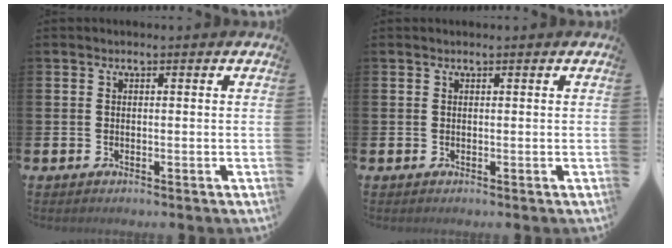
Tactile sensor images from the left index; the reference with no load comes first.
{"total": 0.0}